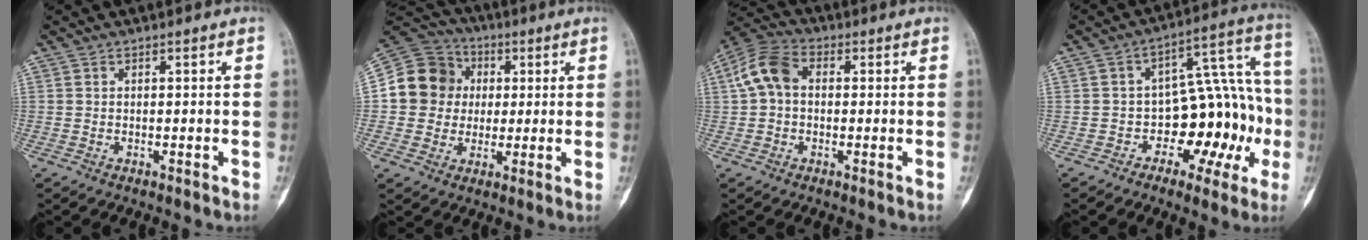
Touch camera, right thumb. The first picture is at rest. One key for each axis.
{"total": 12.9, "fx": 1.1, "fy": 12.0, "fz": 4.5, "tx": -0.060, "ty": 0.023, "tz": 0.014}
{"total": 8.3, "fx": 0.8, "fy": 5.8, "fz": 5.8, "tx": -0.115, "ty": 0.028, "tz": 0.005}
{"total": 16.1, "fx": -4.1, "fy": 9.7, "fz": 12.1, "tx": -0.098, "ty": 0.064, "tz": -0.051}